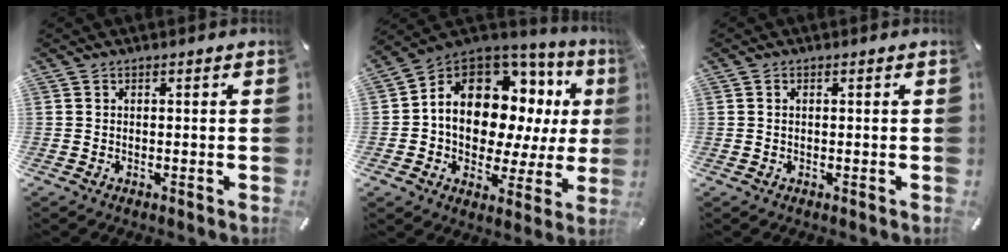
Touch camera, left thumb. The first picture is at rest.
{"total": 14.2, "force": [3.5, 9.8, 9.6], "torque": [-0.169, -0.040, 0.056]}
{"total": 0.8, "force": [0.1, 0.5, 0.7], "torque": [-0.015, 0.003, 0.001]}